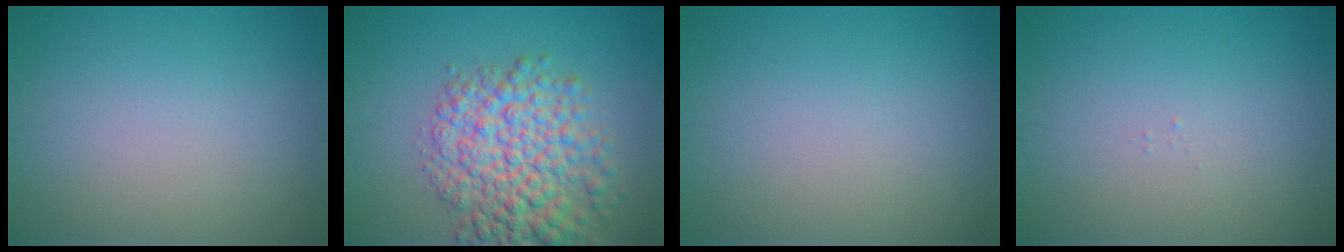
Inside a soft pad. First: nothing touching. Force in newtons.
{"total": 8.1, "press": 8.1, "slide": 0.2}
{"total": 0.0}
{"total": 0.0}